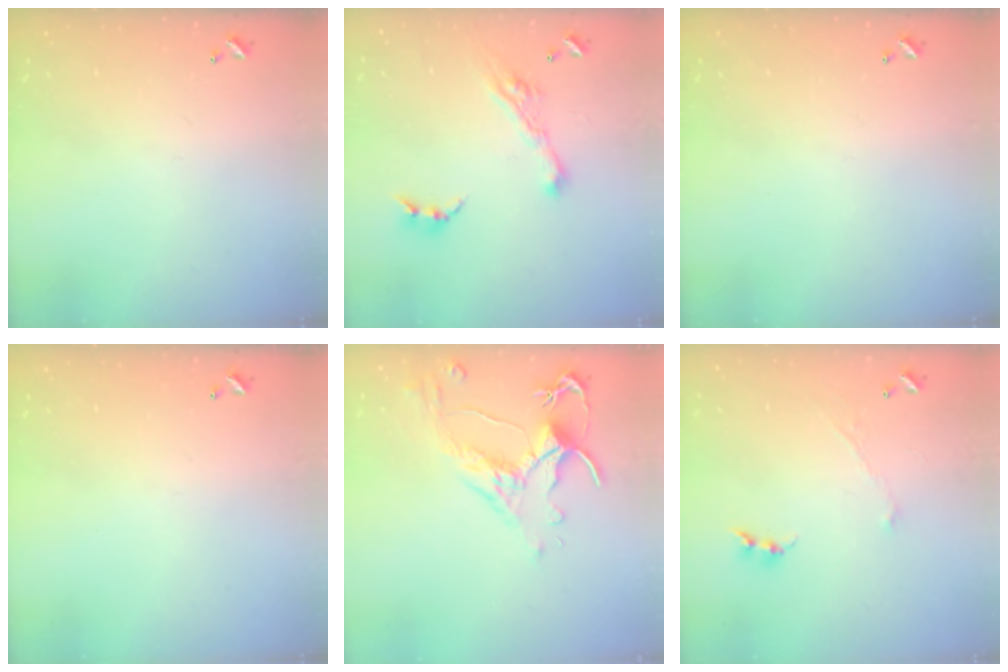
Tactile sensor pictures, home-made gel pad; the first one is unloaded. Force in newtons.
{"total": 7.7, "press": 7.7, "slide": 1.0}
{"total": 0.0}
{"total": 0.0}
{"total": 2.5, "press": 2.1, "slide": 1.2}
{"total": 1.0, "press": 0.9, "slide": 0.4}